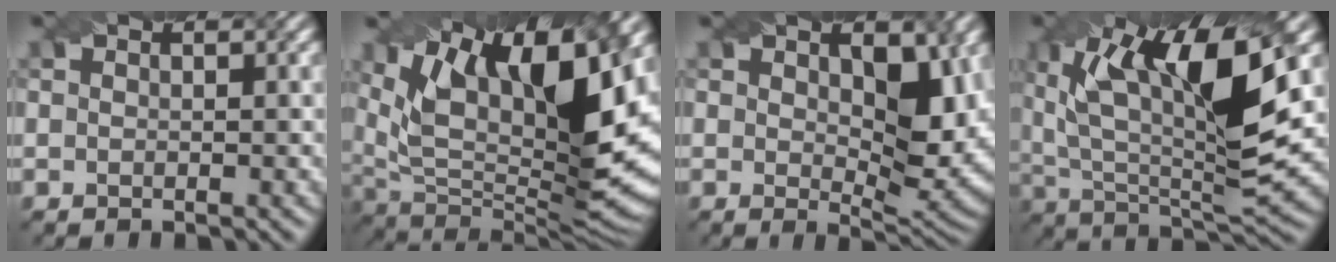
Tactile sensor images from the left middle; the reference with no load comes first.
{"total": 16.8, "force": [7.1, 6.9, 13.6], "torque": [-0.226, 0.020, 0.126]}
{"total": 6.8, "force": [1.6, 3.4, 5.7], "torque": [-0.093, -0.017, 0.034]}
{"total": 13.4, "force": [5.1, 4.3, 11.6], "torque": [-0.197, 0.000, 0.088]}